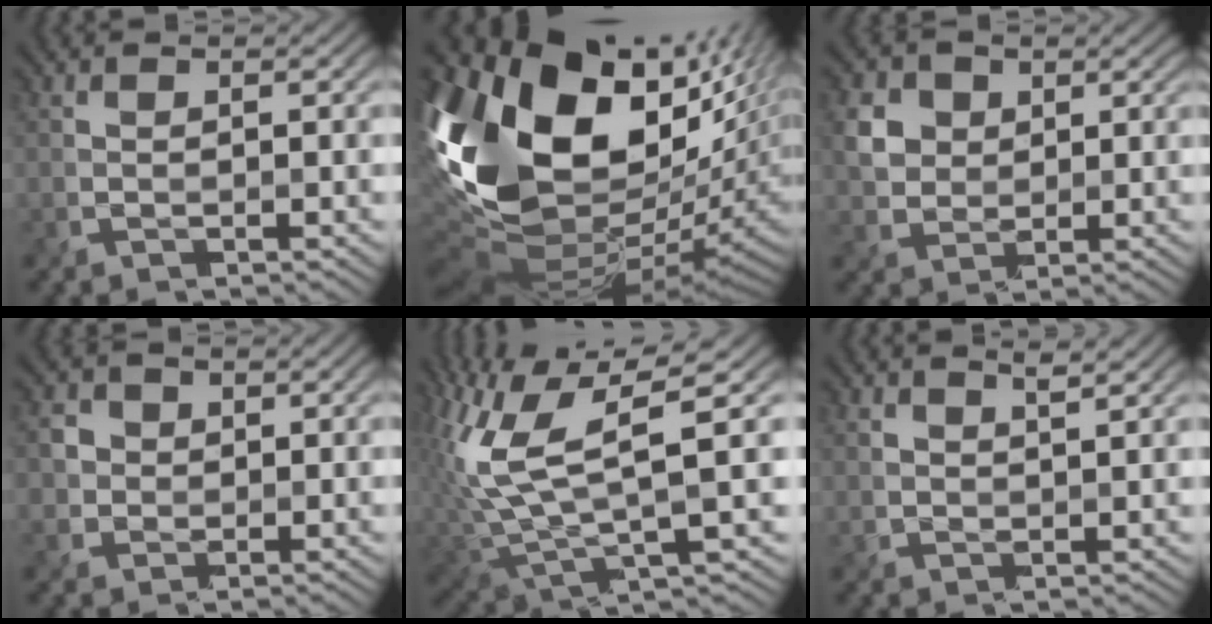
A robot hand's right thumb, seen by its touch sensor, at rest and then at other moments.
{"total": 21.3, "force": [3.7, 12.7, 16.7], "torque": [-0.371, -0.030, 0.092]}
{"total": 4.5, "force": [1.7, 3.8, 1.6], "torque": [-0.055, 0.002, 0.031]}
{"total": 2.6, "force": [0.3, 2.5, 0.5], "torque": [-0.021, -0.001, 0.003]}
{"total": 12.2, "force": [3.4, 4.2, 11.0], "torque": [-0.247, 0.003, 0.072]}
{"total": 1.7, "force": [1.5, 0.3, 0.8], "torque": [-0.017, 0.001, 0.032]}